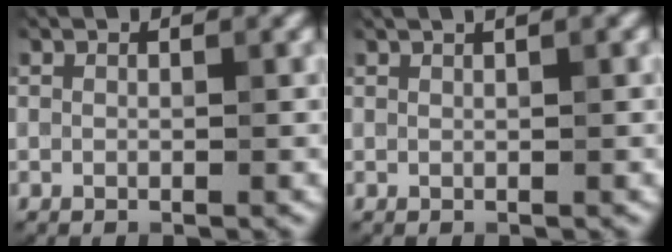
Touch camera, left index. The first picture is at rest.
{"total": 2.8, "force": [1.6, 1.1, 2.0], "torque": [-0.012, 0.007, 0.003]}